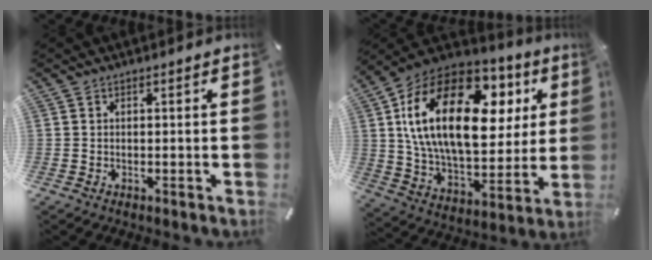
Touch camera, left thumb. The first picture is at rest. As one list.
[{"total": 26.9, "force": [8.1, 15.0, 20.8], "torque": [-0.399, -0.022, 0.137]}]